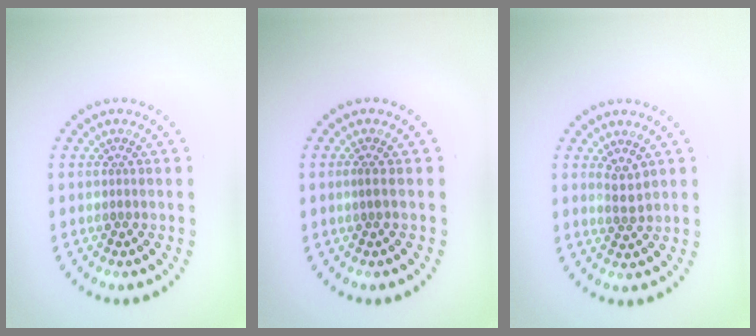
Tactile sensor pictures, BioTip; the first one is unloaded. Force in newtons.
{"total": 0.6, "press": 0.3, "slide": 0.5}
{"total": 1.6, "press": 1.2, "slide": 1.0}